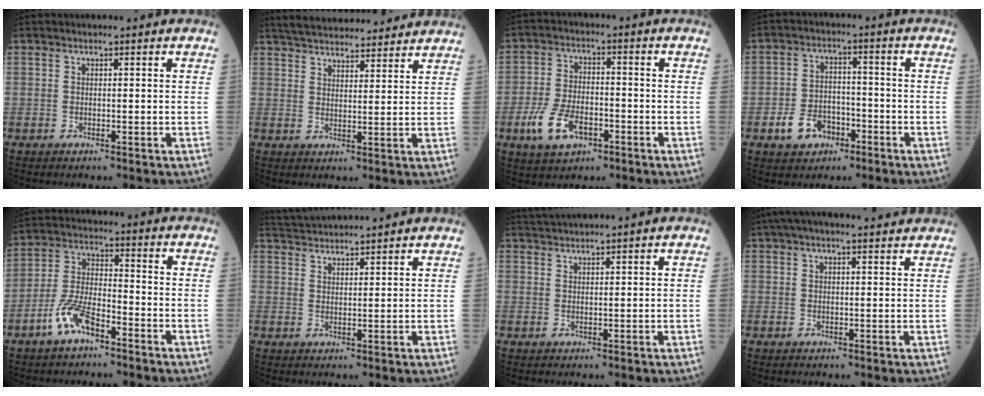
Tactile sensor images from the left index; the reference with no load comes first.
{"total": 16.5, "force": [15.4, 3.0, 5.2], "torque": [-0.080, 0.033, 0.218]}
{"total": 8.4, "force": [-4.0, 4.3, 6.0], "torque": [-0.135, -0.005, -0.075]}
{"total": 6.5, "force": [-3.4, 4.5, 3.1], "torque": [-0.070, 0.010, -0.057]}
{"total": 7.5, "force": [-4.7, 2.5, 5.3], "torque": [-0.118, 0.001, -0.096]}
{"total": 7.7, "force": [7.5, -0.3, 1.5], "torque": [-0.037, 0.035, 0.124]}
{"total": 3.8, "force": [3.5, -1.1, 0.9], "torque": [-0.014, 0.025, 0.069]}
{"total": 10.6, "force": [9.4, 0.9, 4.8], "torque": [-0.076, 0.034, 0.120]}